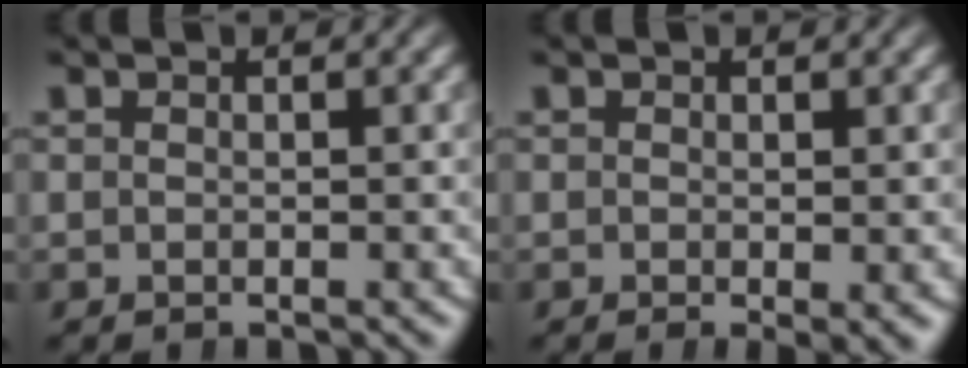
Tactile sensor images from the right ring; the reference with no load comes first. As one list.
[{"total": 1.4, "force": [-0.3, 0.2, 1.3], "torque": [-0.017, -0.009, -0.001]}]